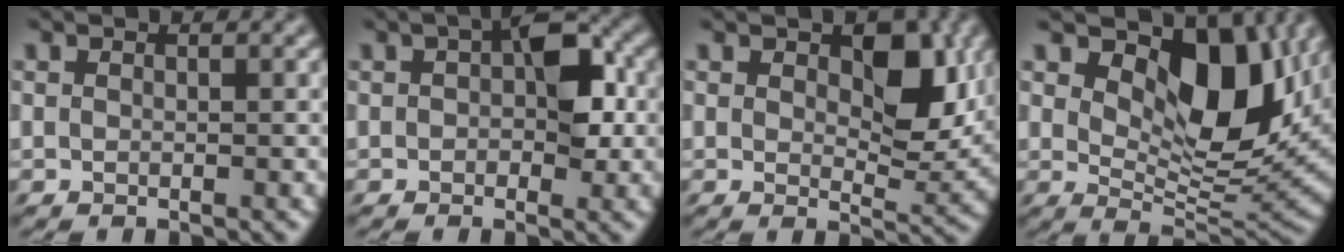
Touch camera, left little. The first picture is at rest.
{"total": 6.5, "force": [0.4, 3.6, 5.3], "torque": [-0.090, 0.006, -0.001]}
{"total": 7.3, "force": [2.3, 4.3, 5.4], "torque": [-0.099, -0.014, 0.036]}
{"total": 10.4, "force": [4.4, 5.6, 7.6], "torque": [-0.122, -0.007, 0.075]}